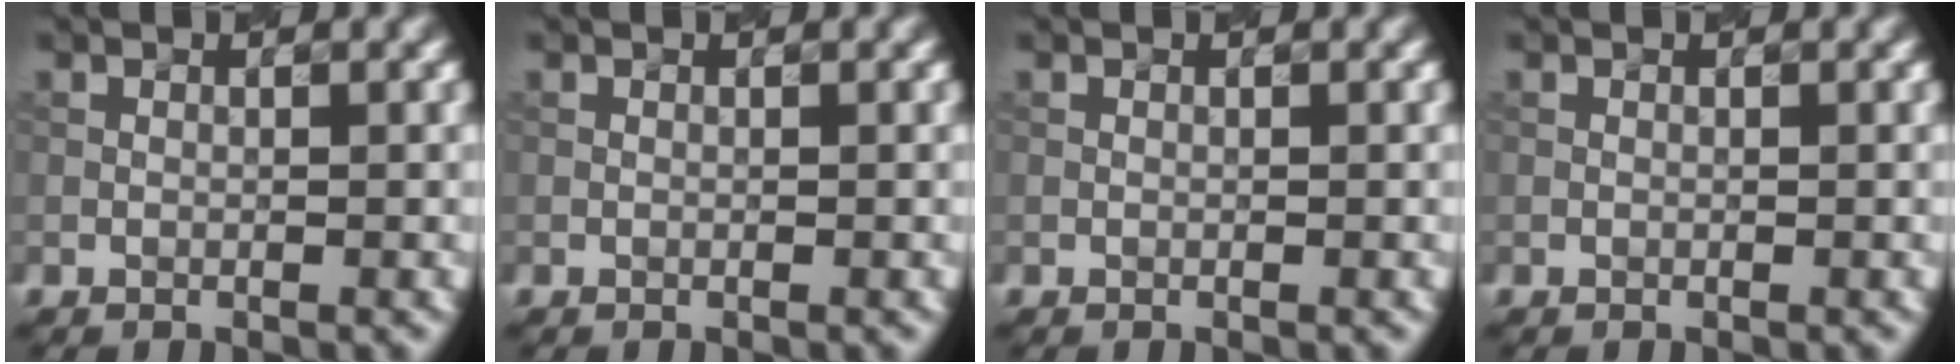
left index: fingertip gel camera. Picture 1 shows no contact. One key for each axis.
{"total": 0.0}
{"total": 0.0}
{"total": 0.0}